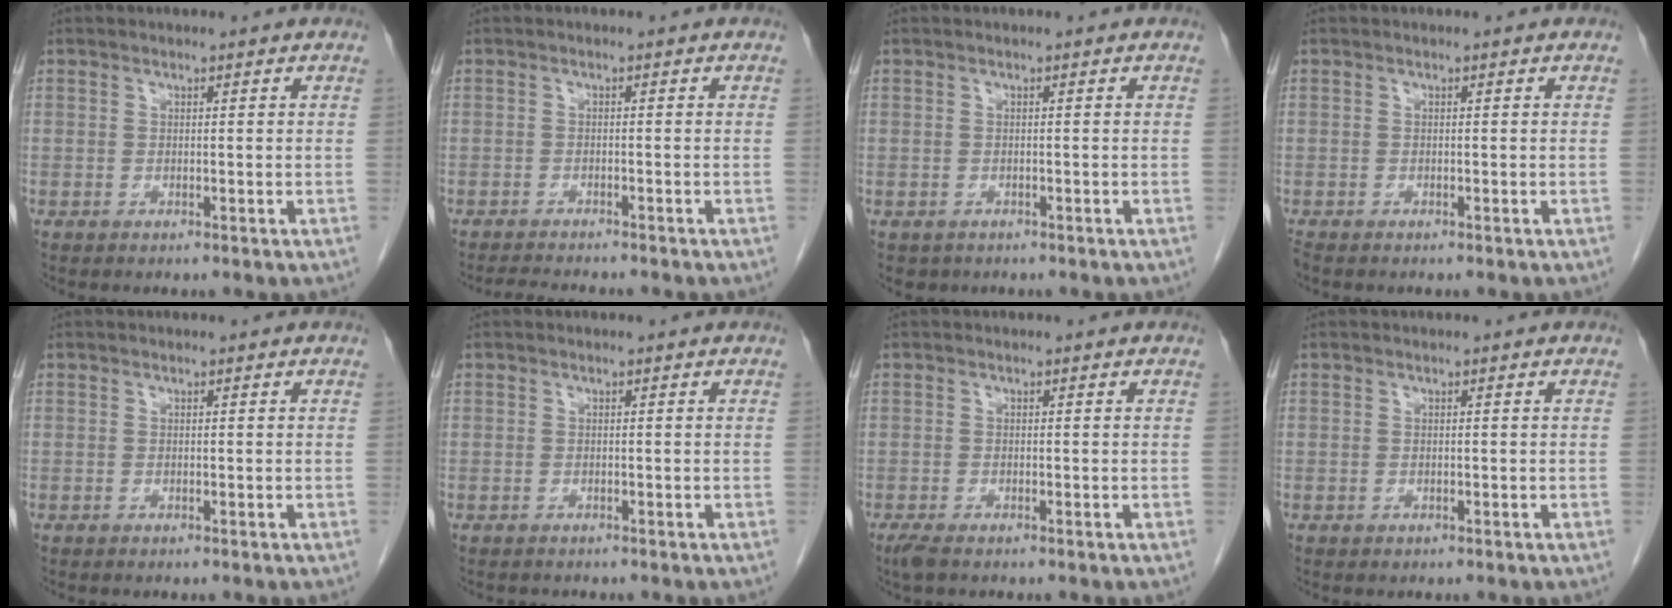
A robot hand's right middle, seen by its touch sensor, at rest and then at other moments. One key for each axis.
{"total": 4.6, "fx": -4.3, "fy": 0.3, "fz": 1.6, "tx": -0.024, "ty": -0.013, "tz": -0.065}
{"total": 1.5, "fx": -0.9, "fy": 1.2, "fz": 0.2, "tx": -0.008, "ty": 0.002, "tz": -0.007}
{"total": 0.9, "fx": -0.8, "fy": 0.2, "fz": 0.3, "tx": -0.014, "ty": -0.004, "tz": -0.016}
{"total": 0.0}
{"total": 0.8, "fx": -0.7, "fy": 0.4, "fz": -0.1, "tx": -0.009, "ty": 0.001, "tz": -0.013}
{"total": 2.0, "fx": -1.4, "fy": 0.5, "fz": 1.3, "tx": -0.030, "ty": -0.007, "tz": -0.026}
{"total": 0.0}